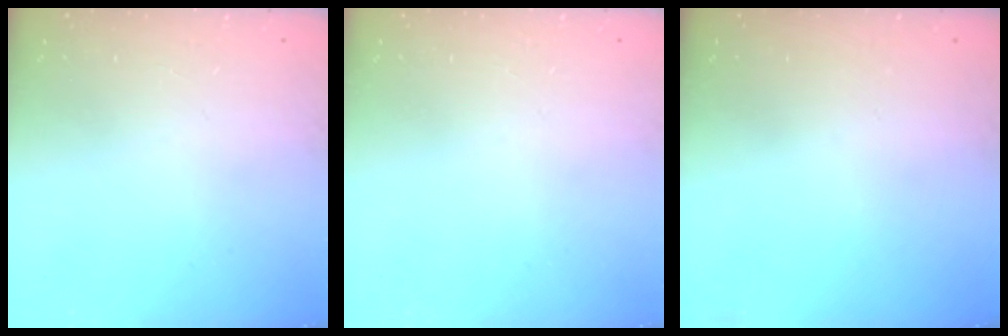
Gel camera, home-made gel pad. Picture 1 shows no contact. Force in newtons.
{"total": 0.0}
{"total": 0.0}